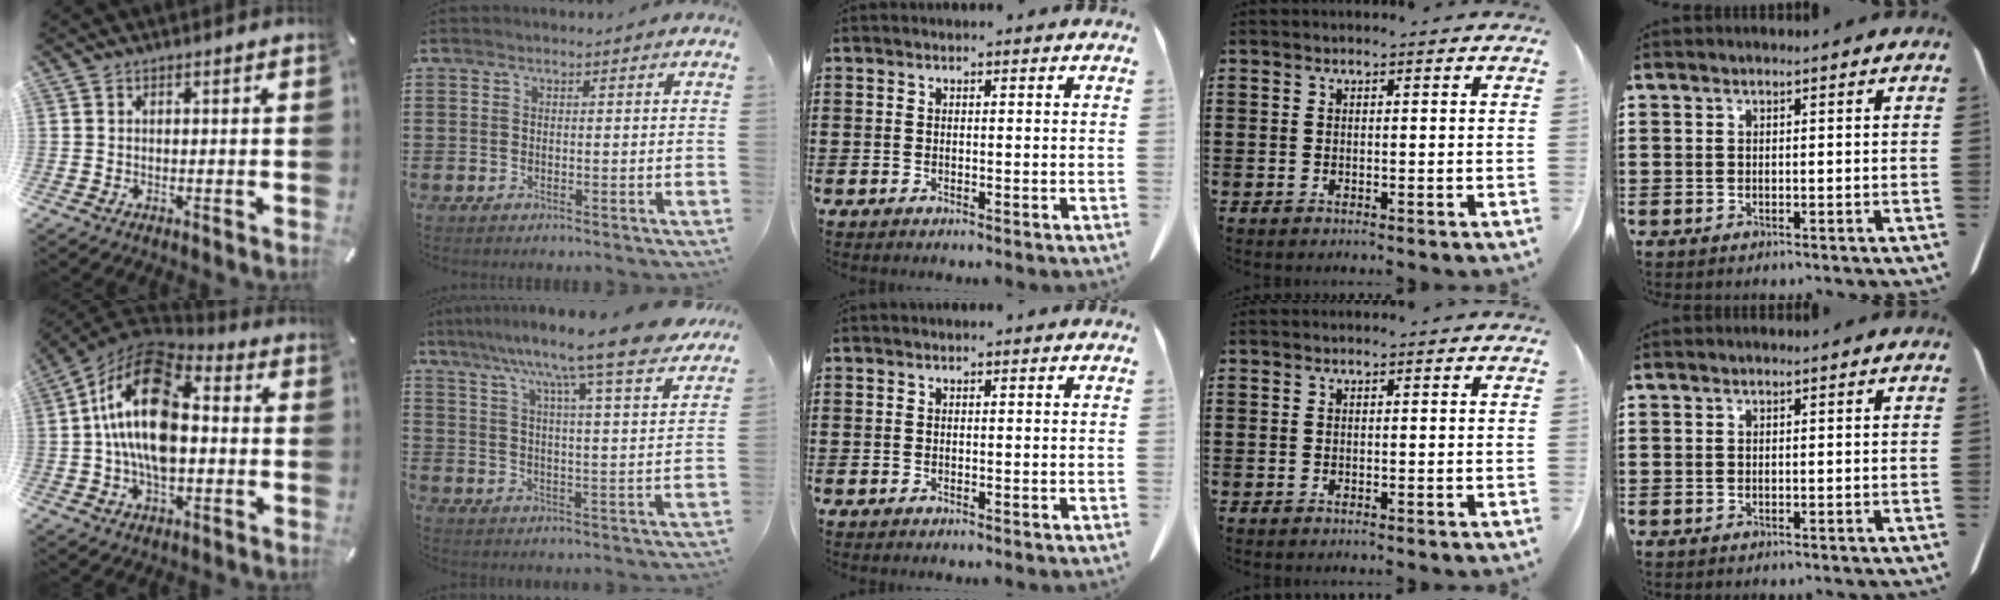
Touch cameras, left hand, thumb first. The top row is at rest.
{"thumb": {"total": 19.3, "force": [0.7, 12.0, 15.2], "torque": [-0.302, -0.001, 0.002]}, "index": {"total": 11.0, "force": [9.2, -0.5, 6.1], "torque": [-0.126, -0.059, 0.145]}}